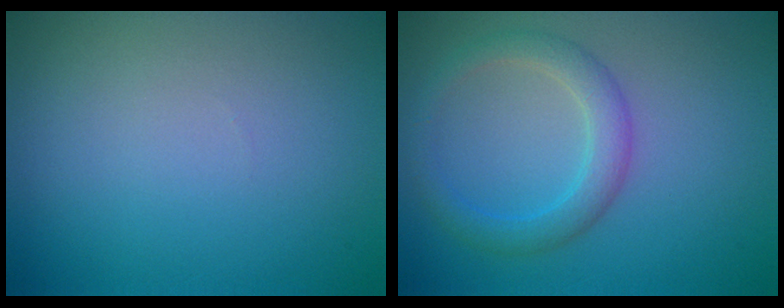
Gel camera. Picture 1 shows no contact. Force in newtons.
{"total": 2.8, "press": 2.8, "slide": 0.1}